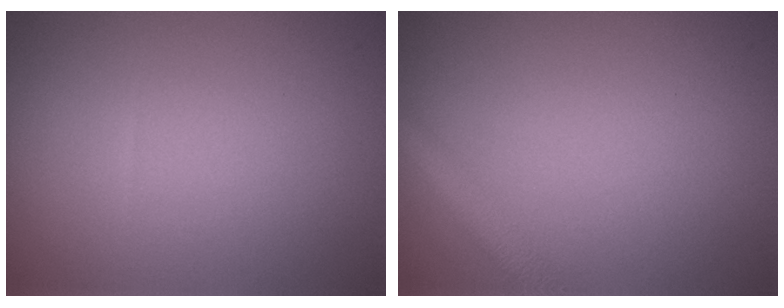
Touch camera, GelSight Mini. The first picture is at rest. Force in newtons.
{"total": 2.3, "press": 2.3, "slide": 0.1}